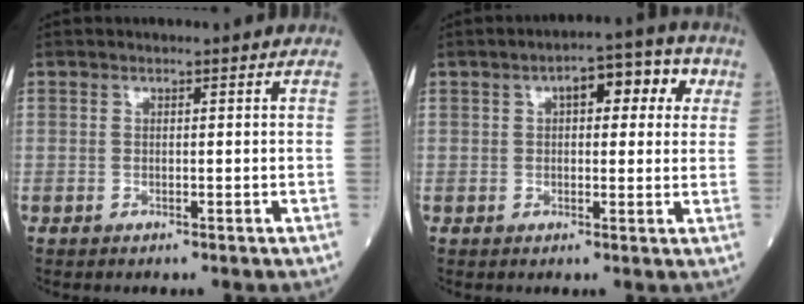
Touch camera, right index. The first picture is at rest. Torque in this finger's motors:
{"motor_torque": [0.52, 0.17, 0.17, 0.06]}